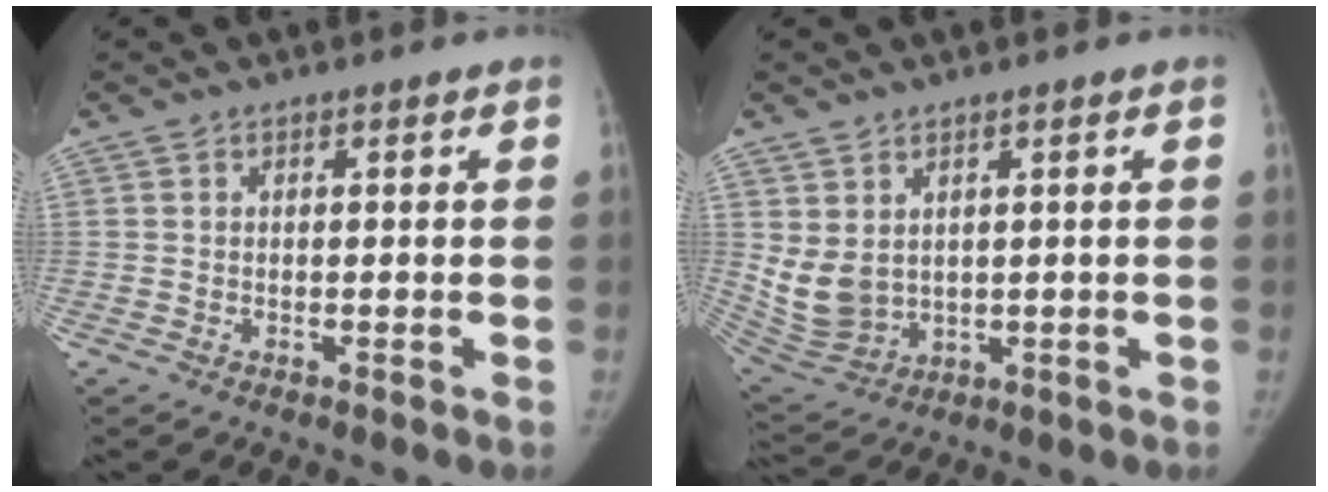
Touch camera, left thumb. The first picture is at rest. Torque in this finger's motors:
{"motor_torque": [0.40, 0.88, 0.69, -1.05, 0.27]}